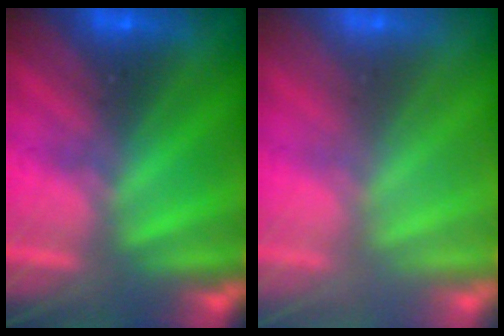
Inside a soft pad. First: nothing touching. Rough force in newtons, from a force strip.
{"total": 2.7}